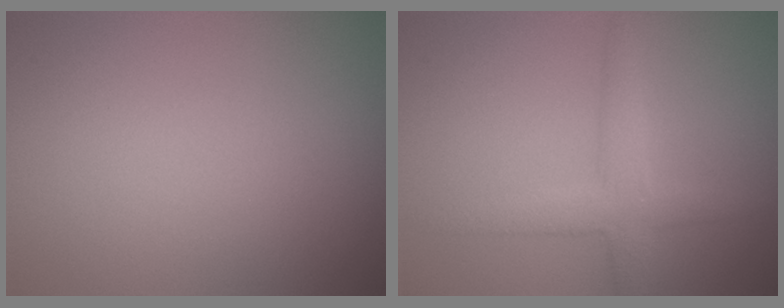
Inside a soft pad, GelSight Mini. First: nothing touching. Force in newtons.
{"total": 3.1, "press": 3.1, "slide": 0.1}